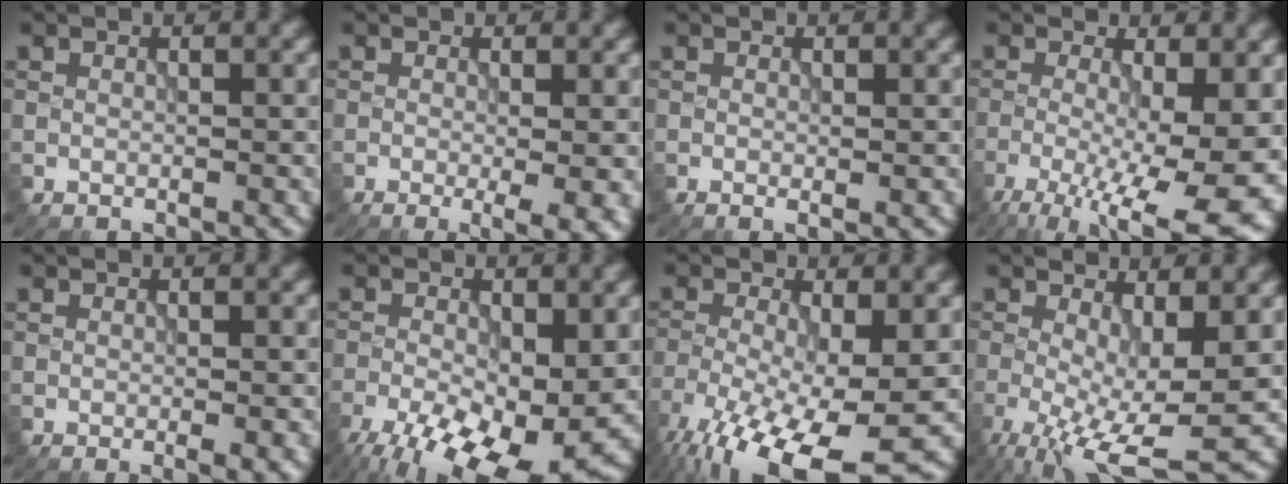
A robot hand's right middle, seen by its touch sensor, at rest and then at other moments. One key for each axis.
{"total": 4.3, "fx": -1.0, "fy": 1.1, "fz": 4.1, "tx": -0.057, "ty": -0.018, "tz": -0.009}
{"total": 0.6, "fx": 0.0, "fy": 0.1, "fz": 0.6, "tx": -0.008, "ty": -0.003, "tz": -0.002}
{"total": 12.5, "fx": -3.9, "fy": 4.5, "fz": 11.0, "tx": -0.182, "ty": -0.024, "tz": -0.051}
{"total": 1.8, "fx": -0.5, "fy": 0.4, "fz": 1.7, "tx": -0.018, "ty": -0.004, "tz": -0.008}
{"total": 12.4, "fx": -5.8, "fy": 5.0, "fz": 9.8, "tx": -0.165, "ty": -0.022, "tz": -0.093}
{"total": 13.5, "fx": -6.9, "fy": 4.4, "fz": 10.7, "tx": -0.213, "ty": -0.034, "tz": -0.111}
{"total": 8.9, "fx": -2.6, "fy": 2.9, "fz": 8.0, "tx": -0.155, "ty": -0.017, "tz": -0.043}